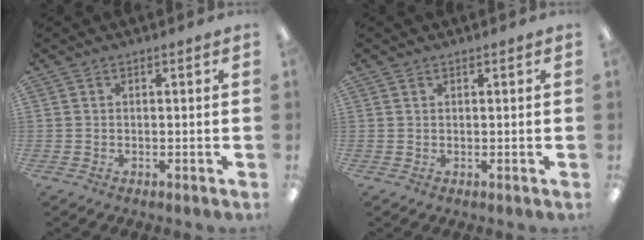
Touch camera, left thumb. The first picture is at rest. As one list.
[{"total": 0.8, "force": [0.5, 0.5, 0.4], "torque": [-0.009, 0.002, 0.009]}]